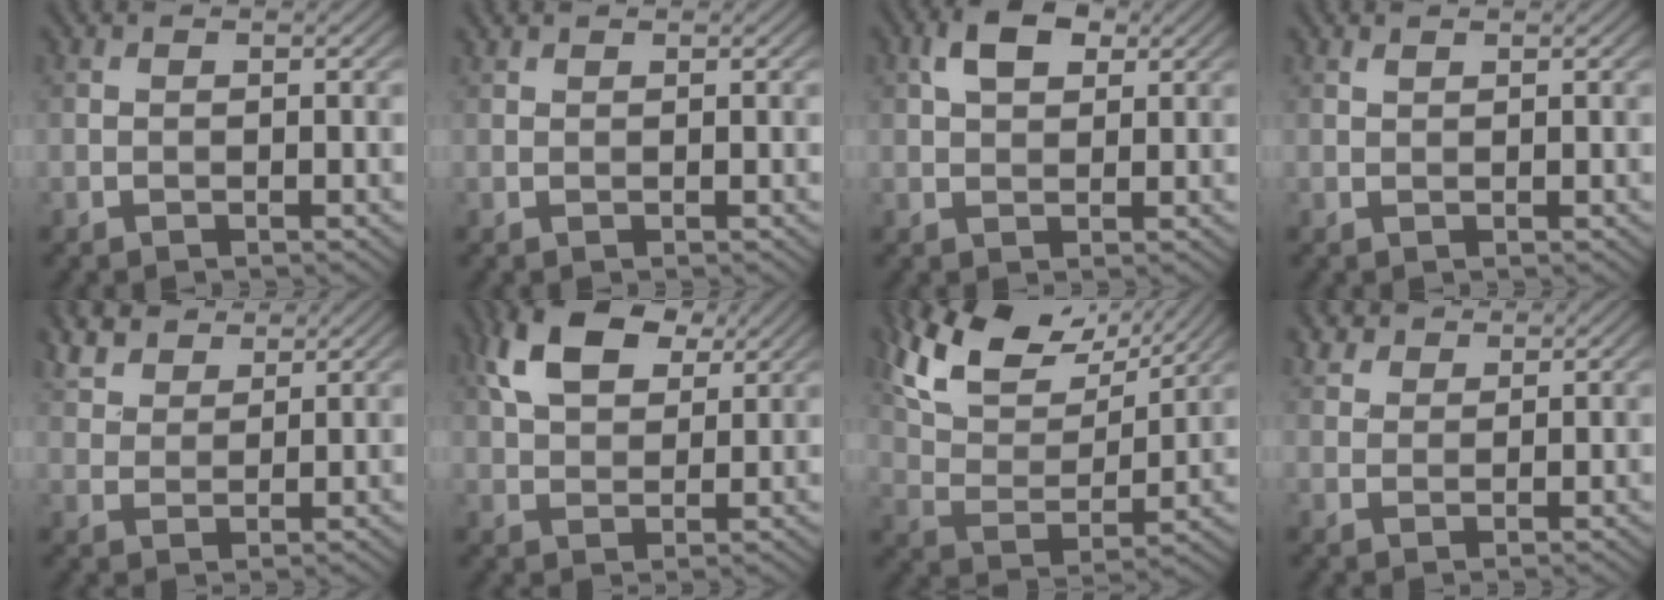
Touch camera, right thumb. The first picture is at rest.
{"total": 0.6, "force": [0.6, 0.1, 0.1], "torque": [-0.006, 0.003, 0.016]}
{"total": 4.7, "force": [2.0, 2.8, 3.3], "torque": [-0.064, 0.008, 0.030]}
{"total": 0.6, "force": [0.5, 0.1, 0.3], "torque": [-0.008, 0.001, 0.012]}
{"total": 5.9, "force": [4.6, 2.5, 2.6], "torque": [-0.068, 0.012, 0.096]}
{"total": 10.0, "force": [5.1, 5.5, 6.7], "torque": [-0.148, 0.016, 0.097]}
{"total": 14.2, "force": [9.8, 5.9, 8.4], "torque": [-0.187, 0.013, 0.165]}
{"total": 2.9, "force": [2.3, 1.5, 1.0], "torque": [-0.026, 0.007, 0.051]}